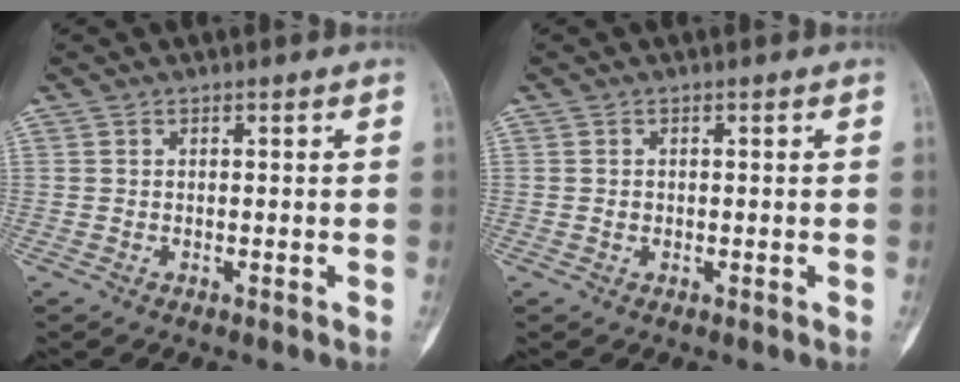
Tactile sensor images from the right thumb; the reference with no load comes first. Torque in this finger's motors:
{"motor_torque": [0.17, 0.01, 0.18, 0.01, -0.03]}